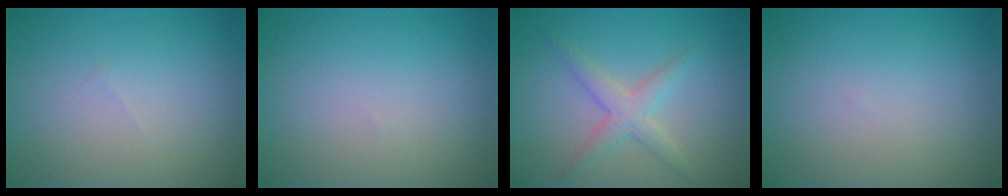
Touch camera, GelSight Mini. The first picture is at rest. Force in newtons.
{"total": 0.0}
{"total": 2.7, "press": 2.7, "slide": 0.1}
{"total": 0.0}